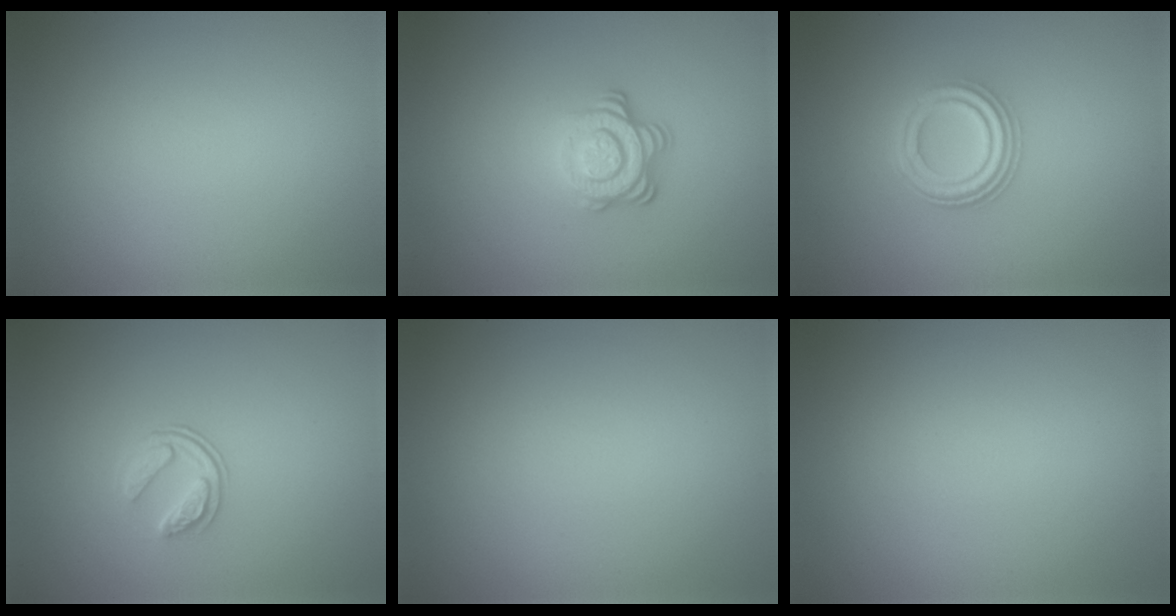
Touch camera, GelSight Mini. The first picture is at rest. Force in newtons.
{"total": 3.9, "press": 2.7, "slide": 2.8}
{"total": 3.8, "press": 3.1, "slide": 2.2}
{"total": 1.9, "press": 1.3, "slide": 1.4}
{"total": 0.0}
{"total": 0.0}